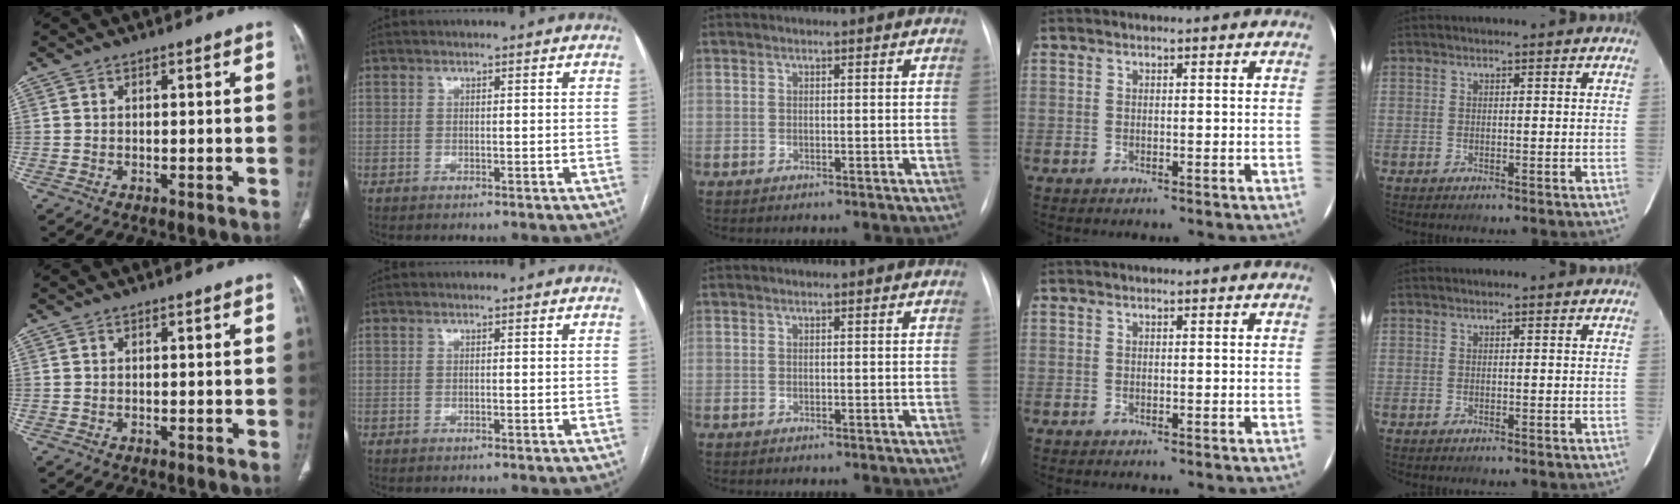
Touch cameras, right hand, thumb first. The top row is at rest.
{}